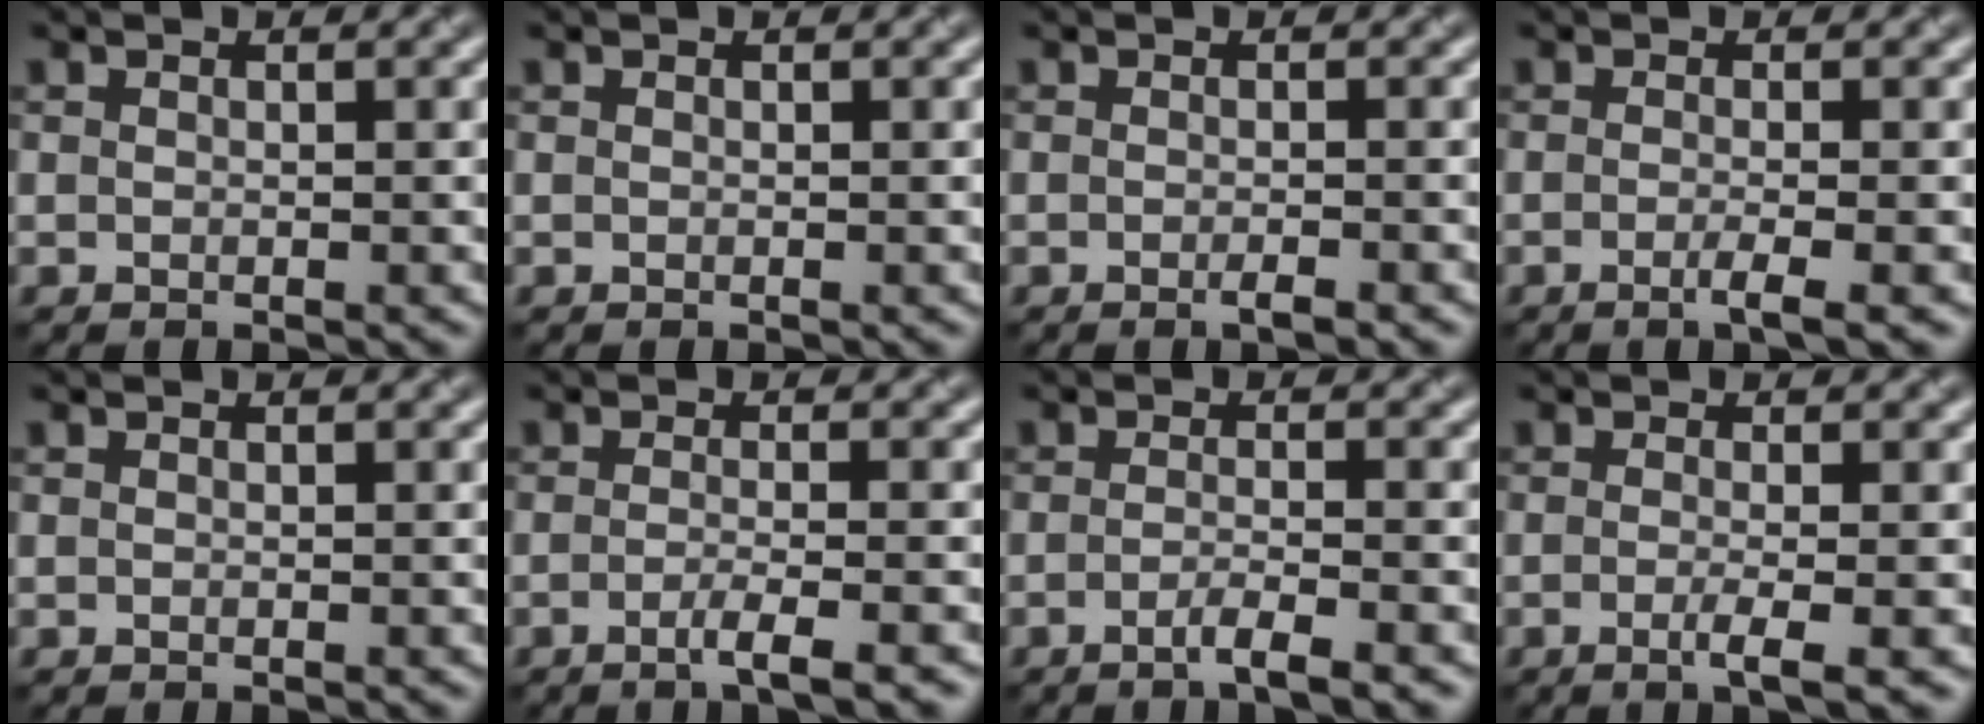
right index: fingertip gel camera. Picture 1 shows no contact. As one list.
[{"total": 0.0}, {"total": 1.1, "force": [-0.6, 0.3, 0.8], "torque": [-0.008, -0.001, -0.011]}, {"total": 2.2, "force": [-0.7, 0.7, 1.9], "torque": [-0.028, -0.001, -0.015]}, {"total": 0.0}, {"total": 2.6, "force": [-1.2, 0.7, 2.1], "torque": [-0.029, 0.002, -0.030]}, {"total": 2.5, "force": [-1.4, 0.6, 2.0], "torque": [-0.028, 0.005, -0.033]}, {"total": 2.5, "force": [-0.7, 0.7, 2.3], "torque": [-0.037, -0.004, -0.012]}]